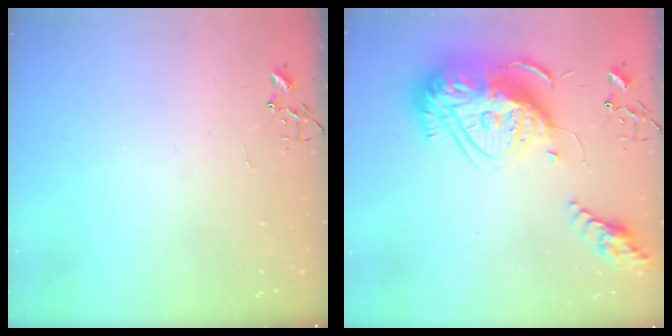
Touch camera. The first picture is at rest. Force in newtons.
{"total": 22.8, "press": 22.7, "slide": 2.2}